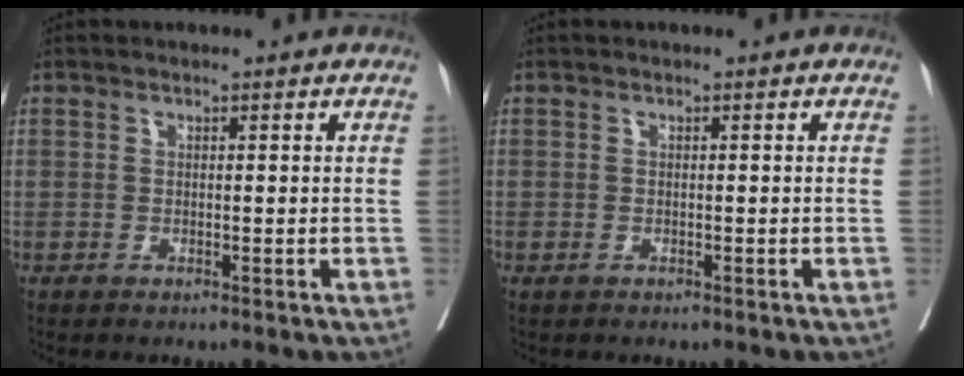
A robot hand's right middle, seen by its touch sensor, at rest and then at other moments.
{"total": 0.7, "force": [-0.3, 0.4, 0.6], "torque": [-0.012, -0.003, 0.000]}